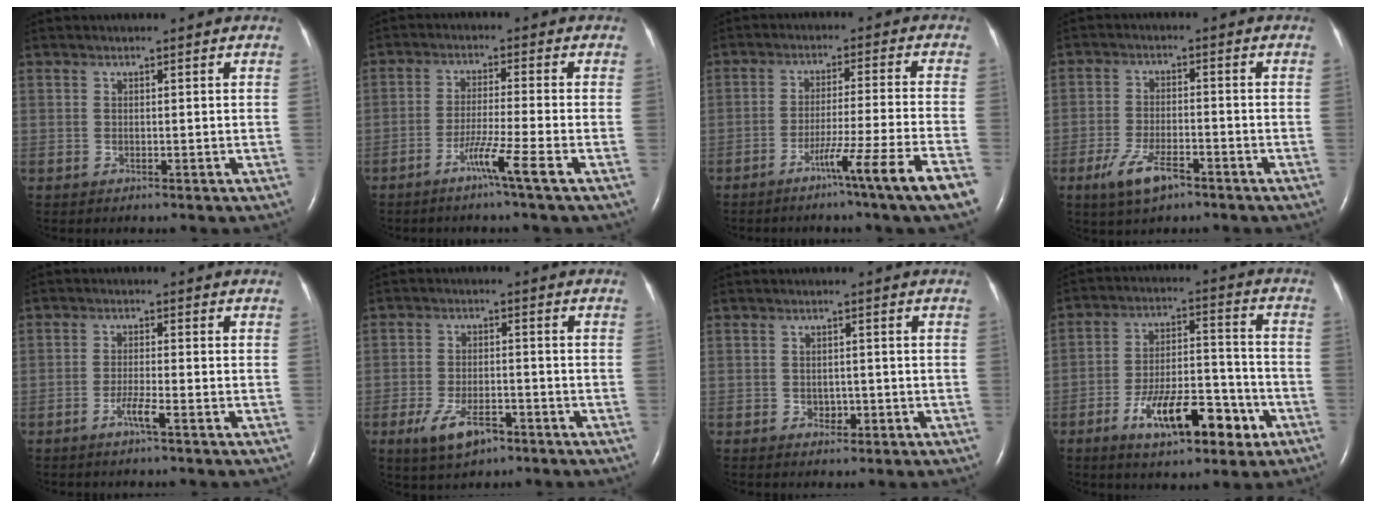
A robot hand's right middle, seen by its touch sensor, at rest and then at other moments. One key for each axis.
{"total": 5.1, "fx": -3.0, "fy": -1.6, "fz": 3.9, "tx": -0.070, "ty": -0.010, "tz": -0.062}
{"total": 9.7, "fx": -5.7, "fy": -2.4, "fz": 7.5, "tx": -0.112, "ty": -0.023, "tz": -0.097}
{"total": 6.5, "fx": -3.9, "fy": 2.1, "fz": 4.6, "tx": -0.101, "ty": -0.007, "tz": -0.068}
{"total": 2.5, "fx": -1.5, "fy": -0.2, "fz": 2.0, "tx": -0.038, "ty": -0.002, "tz": -0.031}
{"total": 6.5, "fx": -3.7, "fy": 2.7, "fz": 4.5, "tx": -0.093, "ty": -0.006, "tz": -0.060}
{"total": 1.6, "fx": -0.6, "fy": 1.2, "fz": 0.8, "tx": -0.007, "ty": 0.004, "tz": -0.004}
{"total": 13.0, "fx": -6.4, "fy": 4.6, "fz": 10.4, "tx": -0.171, "ty": 0.017, "tz": -0.098}